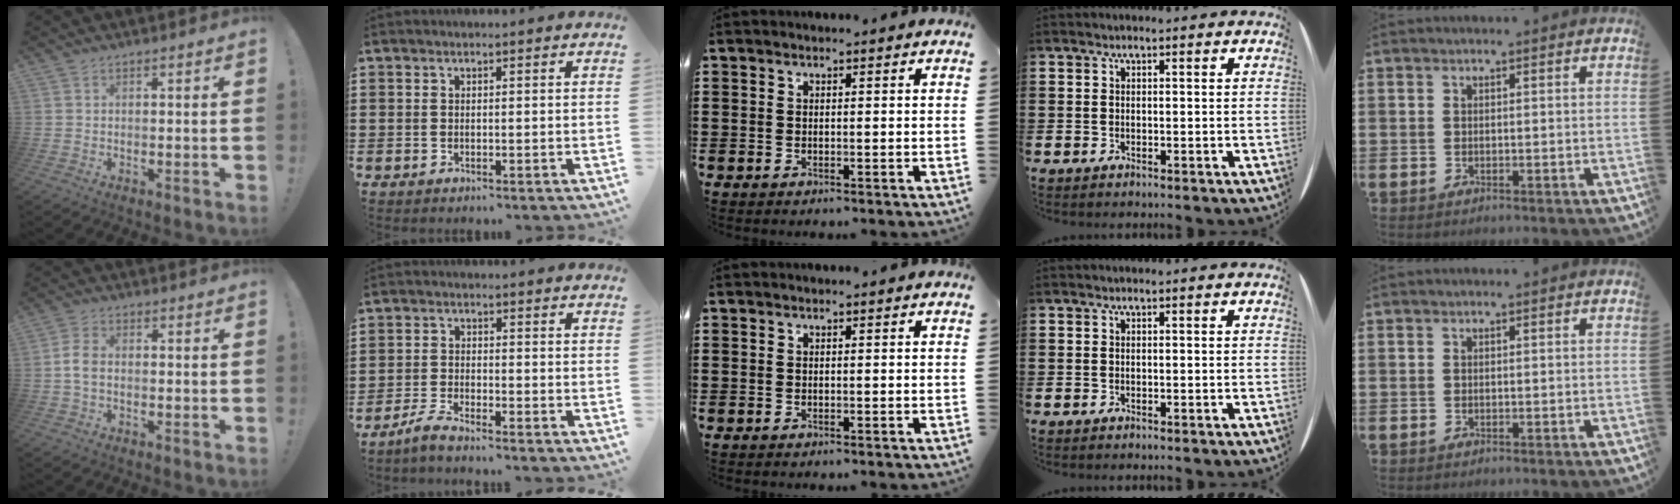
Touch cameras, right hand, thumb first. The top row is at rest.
{"thumb": {"total": 4.8, "force": [-0.6, 3.0, 3.7], "torque": [-0.083, 0.012, -0.010]}, "index": {"total": 2.8, "force": [-2.6, -0.1, 1.0], "torque": [-0.036, 0.000, -0.055]}}